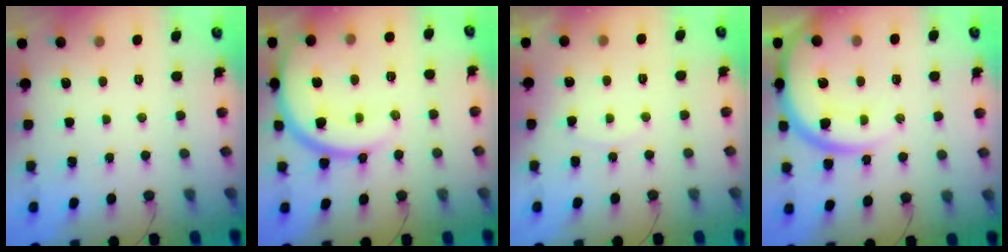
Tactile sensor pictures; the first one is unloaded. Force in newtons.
{"total": 15.5, "press": 15.4, "slide": 1.2}
{"total": 5.0, "press": 5.0, "slide": 0.6}
{"total": 15.4, "press": 15.3, "slide": 1.6}